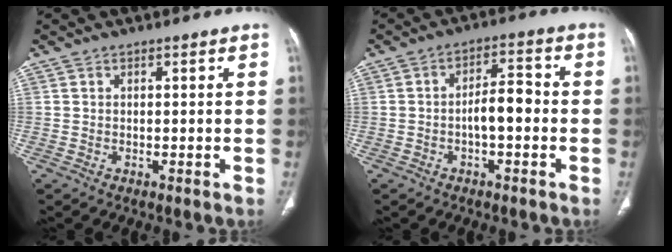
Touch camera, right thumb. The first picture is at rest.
{"total": 5.9, "force": [-1.3, 2.5, 5.2], "torque": [-0.075, 0.028, -0.026]}